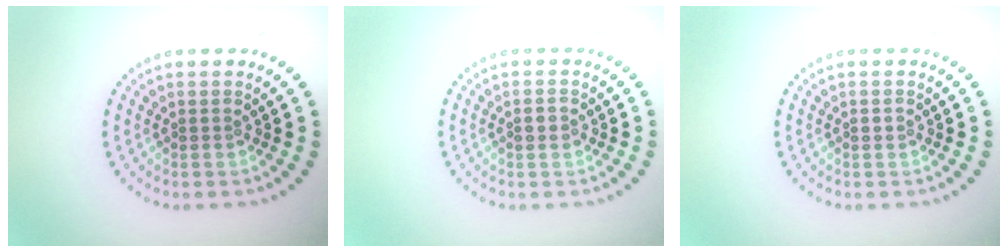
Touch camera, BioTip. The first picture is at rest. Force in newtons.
{"total": 1.2, "press": 1.2, "slide": 0.2}
{"total": 0.8, "press": 0.8, "slide": 0.1}